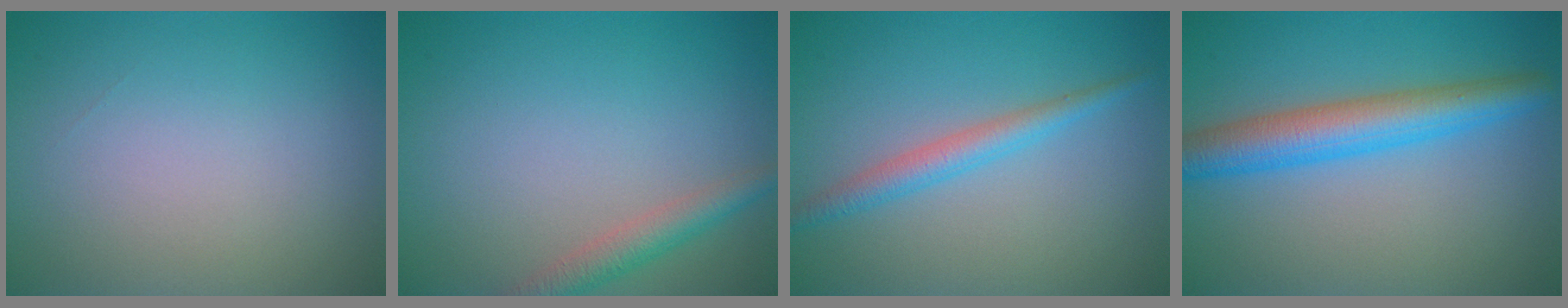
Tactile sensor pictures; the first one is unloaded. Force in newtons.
{"total": 2.6, "press": 2.6, "slide": 0.1}
{"total": 2.5, "press": 2.5, "slide": 0.0}
{"total": 5.7, "press": 5.7, "slide": 0.2}